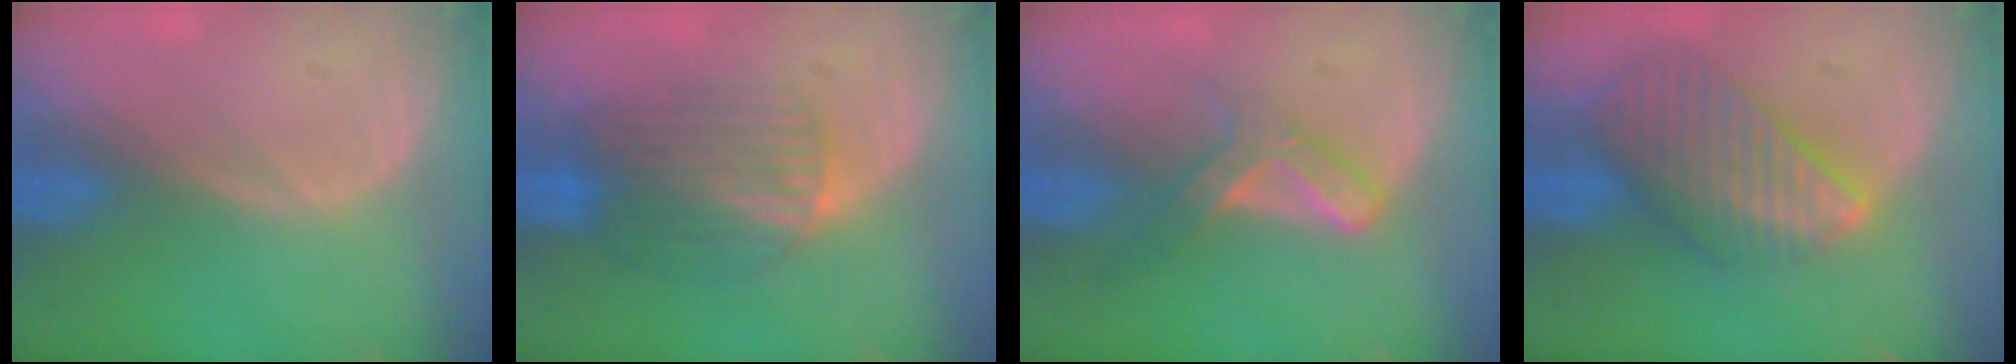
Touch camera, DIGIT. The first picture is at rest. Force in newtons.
{"total": 6.3, "press": 6.2, "slide": 1.1}
{"total": 5.3, "press": 4.6, "slide": 2.7}
{"total": 9.4, "press": 8.2, "slide": 4.6}